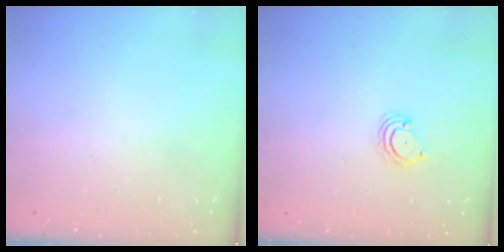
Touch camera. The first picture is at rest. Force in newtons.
{"total": 2.3, "press": 2.3, "slide": 0.2}